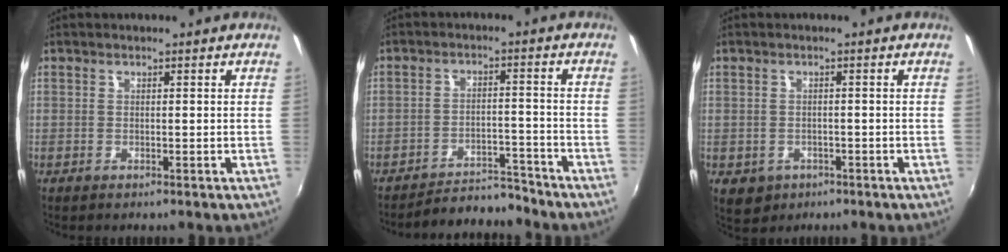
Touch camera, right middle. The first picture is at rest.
{"total": 8.4, "force": [-8.2, 1.2, 1.1], "torque": [-0.038, 0.011, -0.120]}
{"total": 4.3, "force": [-1.7, 3.6, 1.8], "torque": [-0.040, -0.008, -0.019]}